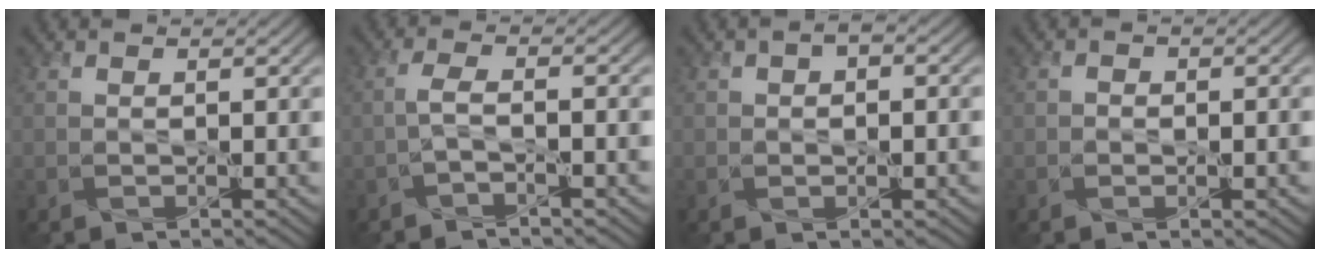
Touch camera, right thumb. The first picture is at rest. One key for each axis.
{"total": 2.0, "fx": -1.0, "fy": 0.5, "fz": 1.7, "tx": -0.039, "ty": 0.007, "tz": -0.027}
{"total": 2.5, "fx": 0.2, "fy": 1.4, "fz": 2.0, "tx": -0.029, "ty": 0.003, "tz": 0.001}
{"total": 1.3, "fx": -0.4, "fy": 1.0, "fz": 0.8, "tx": -0.008, "ty": -0.003, "tz": -0.007}